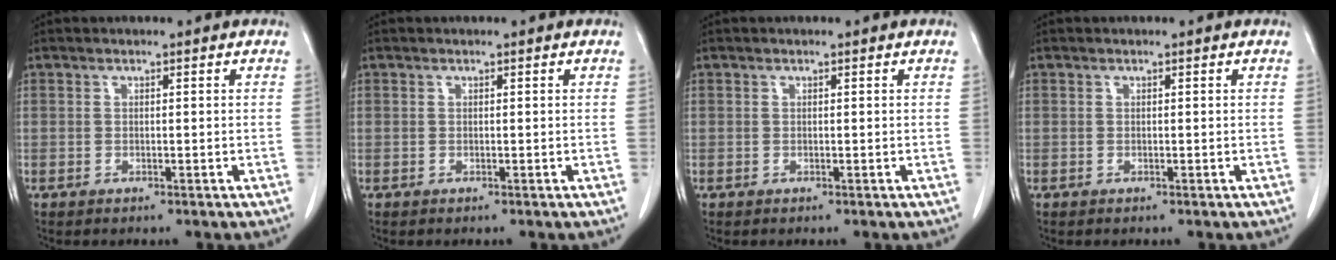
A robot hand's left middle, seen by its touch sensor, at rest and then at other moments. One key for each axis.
{"total": 0.0}
{"total": 0.0}
{"total": 0.0}